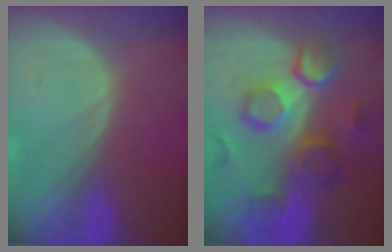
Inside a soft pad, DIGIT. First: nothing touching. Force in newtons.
{"total": 10.3, "press": 9.4, "slide": 4.1}